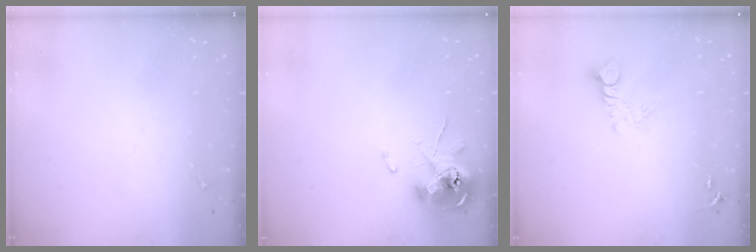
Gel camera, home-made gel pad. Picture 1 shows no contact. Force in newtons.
{"total": 10.0, "press": 9.9, "slide": 1.1}
{"total": 7.2, "press": 7.1, "slide": 0.7}